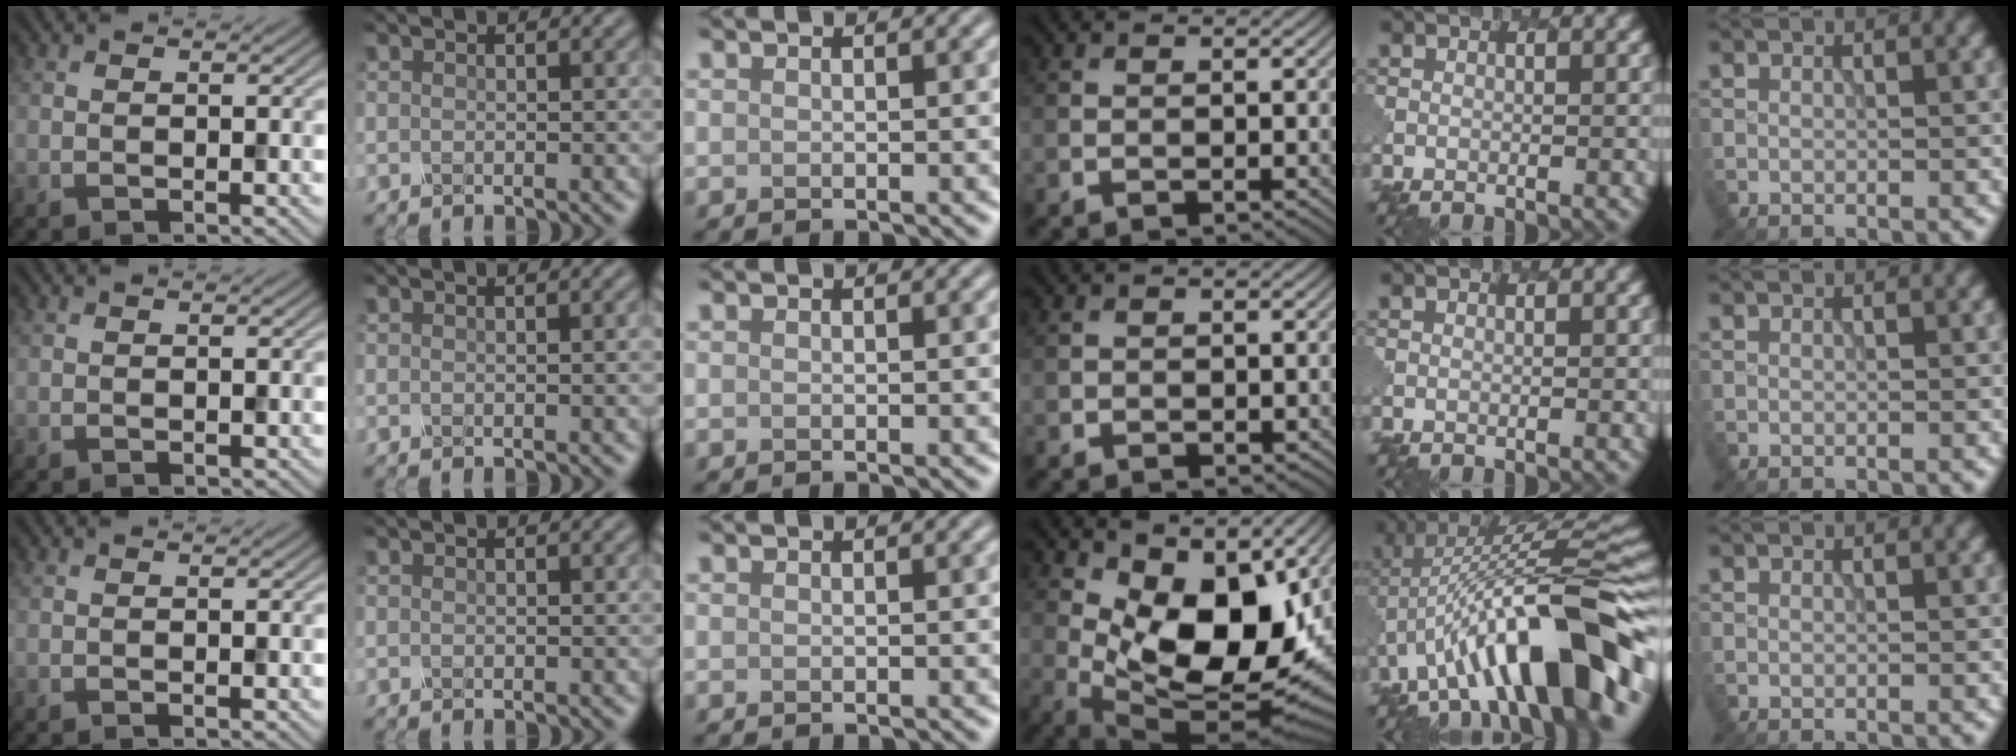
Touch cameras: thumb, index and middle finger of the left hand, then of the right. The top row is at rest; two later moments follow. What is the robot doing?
{"motion": "unscrew", "object": "spray bottle"}